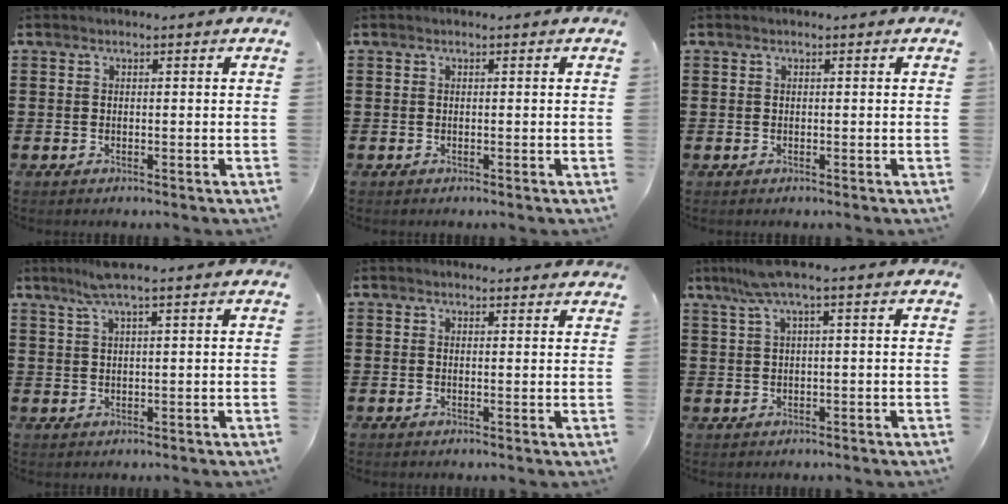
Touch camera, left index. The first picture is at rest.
{"total": 0.0}
{"total": 0.0}
{"total": 4.0, "force": [2.5, -0.1, 3.1], "torque": [-0.066, 0.004, 0.044]}
{"total": 1.2, "force": [1.2, 0.2, 0.1], "torque": [-0.004, 0.002, 0.024]}
{"total": 4.1, "force": [1.6, 0.2, 3.7], "torque": [-0.082, -0.001, 0.025]}